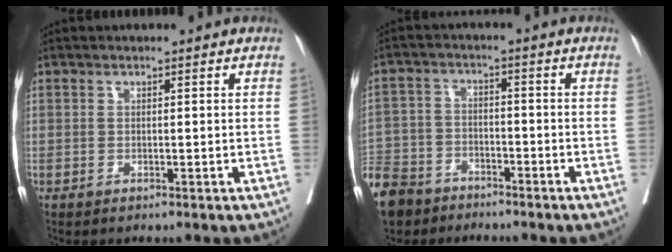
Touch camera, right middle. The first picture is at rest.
{"total": 13.2, "force": [-9.8, 7.8, 4.3], "torque": [-0.132, -0.004, -0.176]}